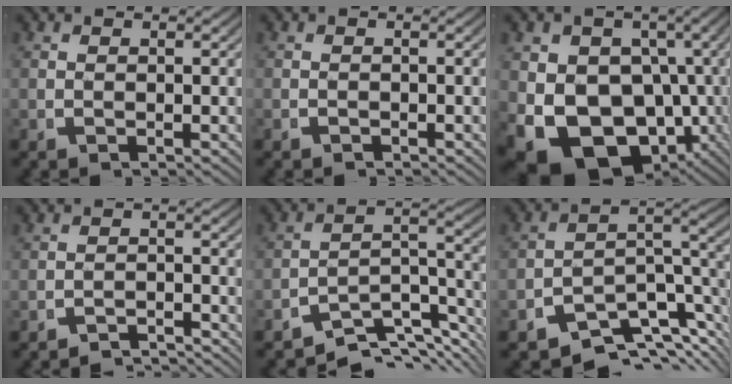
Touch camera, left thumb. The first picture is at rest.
{"total": 0.7, "force": [-0.7, 0.2, 0.0], "torque": [0.000, -0.003, -0.012]}
{"total": 16.8, "force": [-5.4, 12.1, 10.4], "torque": [-0.221, -0.101, -0.040]}
{"total": 3.5, "force": [-3.5, 0.4, 0.4], "torque": [0.005, -0.010, -0.059]}
{"total": 8.0, "force": [-5.2, 3.5, 4.9], "torque": [-0.080, -0.024, -0.075]}
{"total": 10.2, "force": [-4.9, 5.2, 7.3], "torque": [-0.116, -0.028, -0.066]}